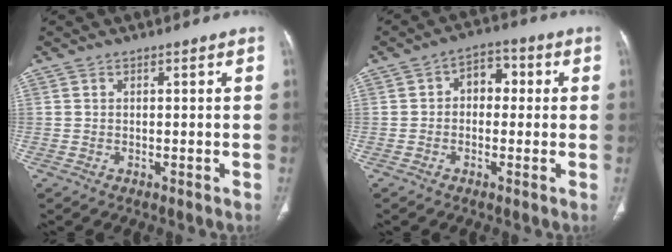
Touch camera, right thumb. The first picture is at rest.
{"total": 5.8, "force": [0.4, 4.1, 4.0], "torque": [-0.031, 0.020, -0.004]}